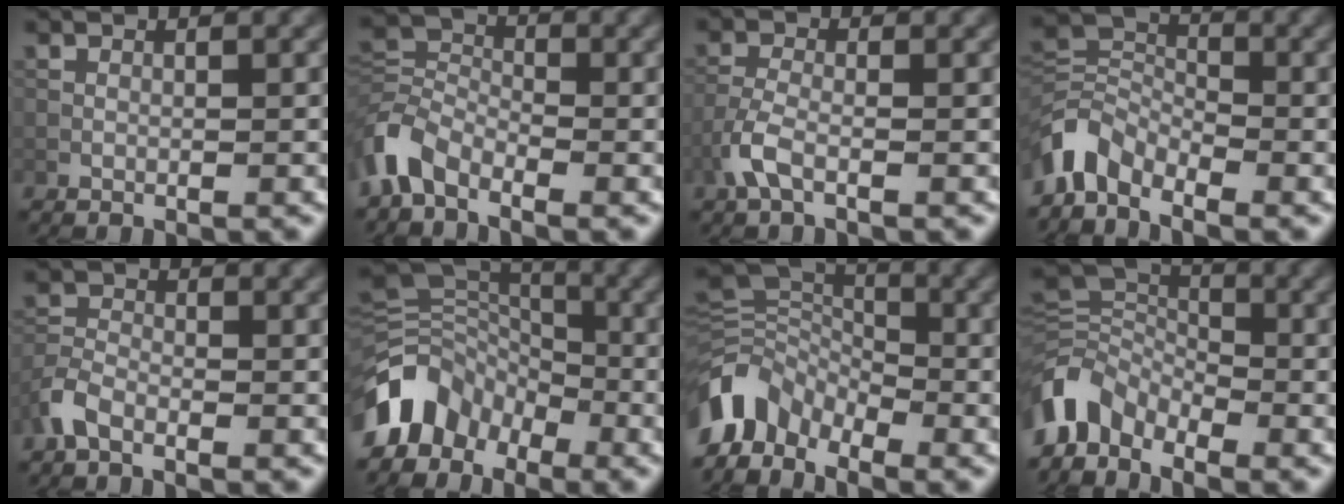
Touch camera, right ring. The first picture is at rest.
{"total": 5.0, "force": [-3.4, 2.6, 2.5], "torque": [-0.053, 0.000, -0.087]}
{"total": 2.6, "force": [-1.5, 1.0, 1.9], "torque": [-0.051, 0.001, -0.039]}
{"total": 4.8, "force": [-3.5, 2.6, 1.9], "torque": [-0.039, -0.001, -0.085]}
{"total": 2.7, "force": [-1.8, 1.3, 1.5], "torque": [-0.034, 0.004, -0.048]}
{"total": 7.9, "force": [-4.6, 5.4, 3.5], "torque": [-0.060, 0.001, -0.100]}
{"total": 6.3, "force": [-4.4, 3.6, 2.7], "torque": [-0.051, -0.006, -0.094]}
{"total": 5.7, "force": [-4.0, 3.3, 2.3], "torque": [-0.041, -0.003, -0.091]}